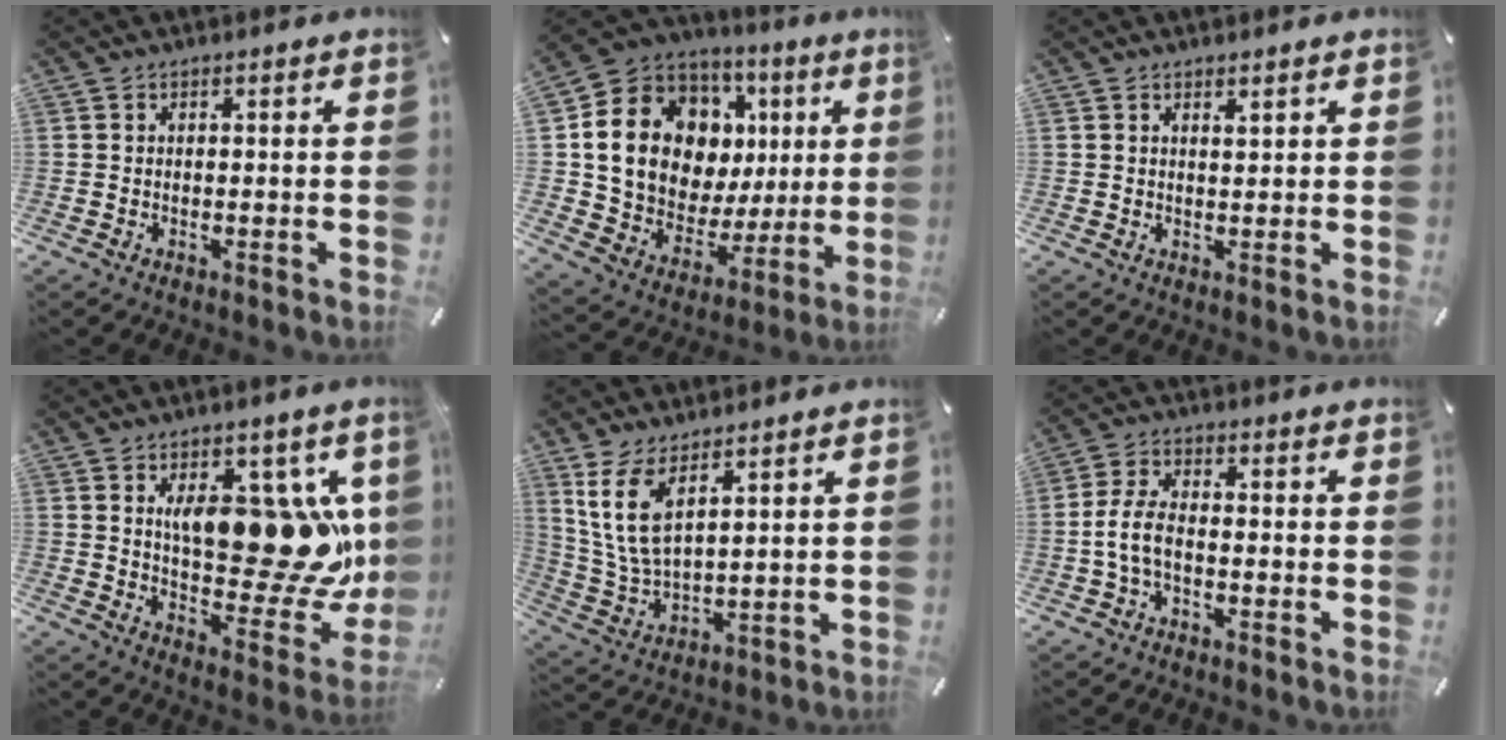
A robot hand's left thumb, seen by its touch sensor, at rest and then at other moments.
{"total": 18.2, "force": [5.4, 14.4, 9.8], "torque": [-0.190, -0.036, 0.113]}
{"total": 1.5, "force": [1.1, 0.3, 0.9], "torque": [-0.019, 0.000, 0.019]}
{"total": 19.7, "force": [5.0, 11.2, 15.5], "torque": [-0.201, -0.043, 0.088]}
{"total": 10.2, "force": [6.1, 4.5, 6.8], "torque": [-0.174, -0.025, 0.111]}
{"total": 6.3, "force": [-1.7, 3.1, 5.3], "torque": [-0.123, 0.000, -0.037]}